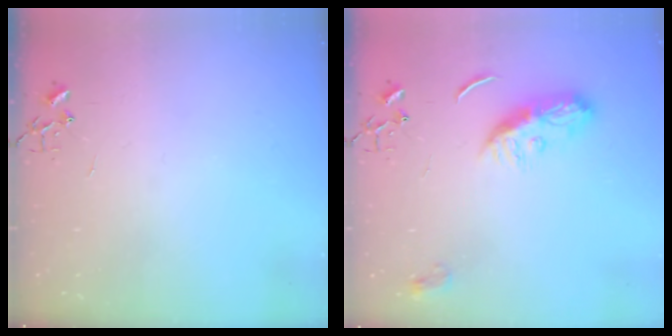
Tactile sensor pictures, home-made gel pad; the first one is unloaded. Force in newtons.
{"total": 10.9, "press": 10.9, "slide": 0.7}